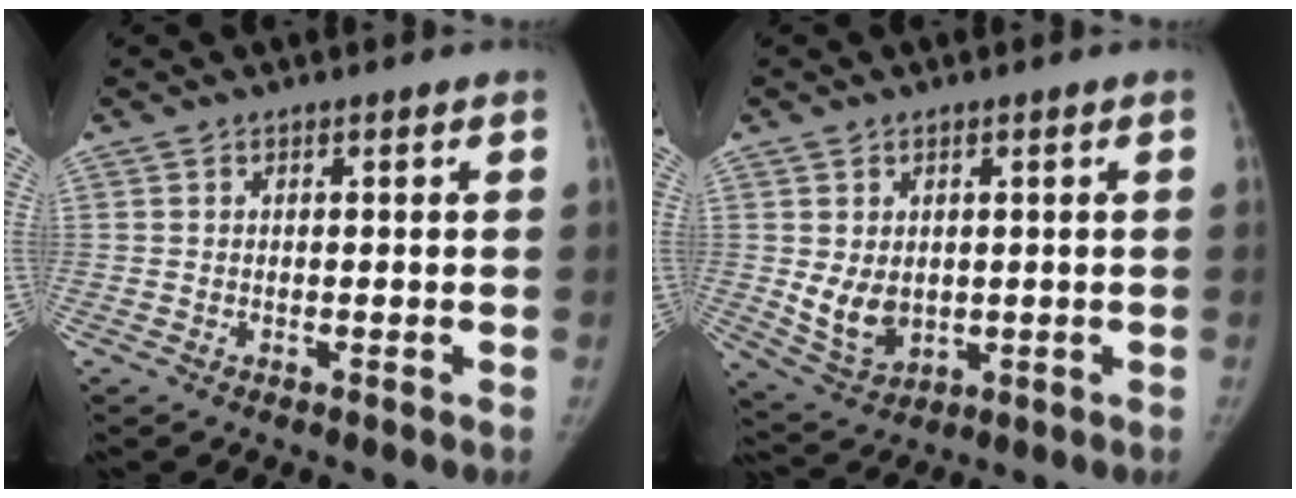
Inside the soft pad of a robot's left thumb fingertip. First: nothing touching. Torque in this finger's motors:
{"motor_torque": [0.62, 0.67, 0.54, -0.63, 0.05]}